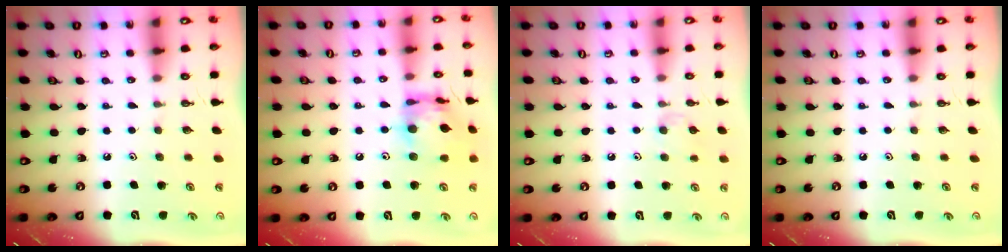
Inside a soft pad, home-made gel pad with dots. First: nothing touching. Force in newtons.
{"total": 14.5, "press": 14.4, "slide": 1.4}
{"total": 5.1, "press": 5.0, "slide": 0.7}
{"total": 0.0}